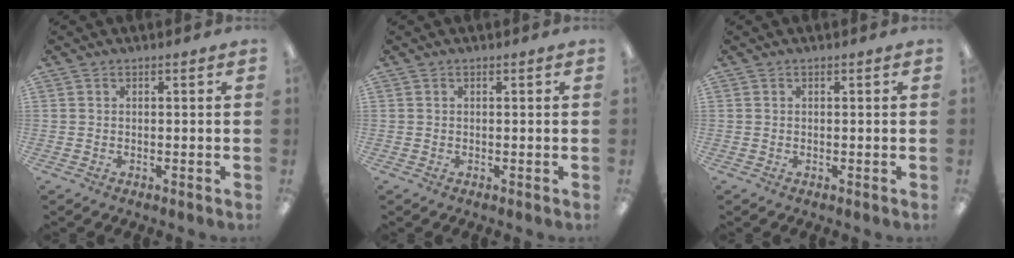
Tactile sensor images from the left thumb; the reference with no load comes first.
{"total": 0.0}
{"total": 0.0}